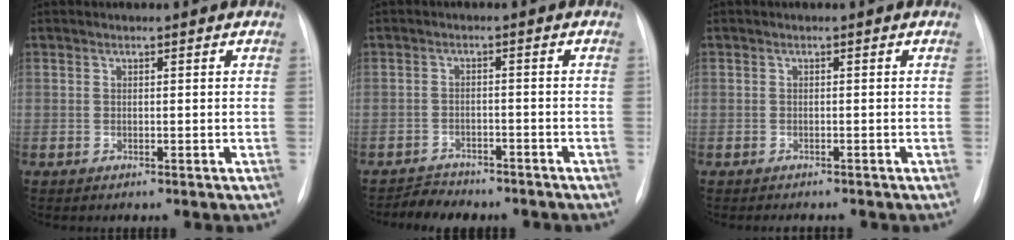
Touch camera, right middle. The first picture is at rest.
{"total": 4.4, "force": [-4.1, 1.5, 0.2], "torque": [-0.011, -0.005, -0.061]}
{"total": 2.3, "force": [-2.0, 0.9, 0.7], "torque": [-0.013, -0.005, -0.021]}